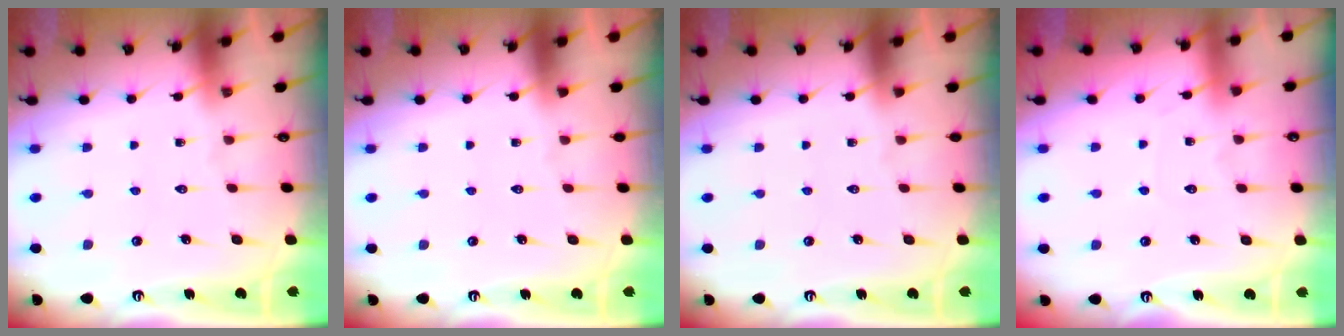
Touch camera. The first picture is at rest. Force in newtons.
{"total": 0.0}
{"total": 0.0}
{"total": 2.9, "press": 2.8, "slide": 0.4}